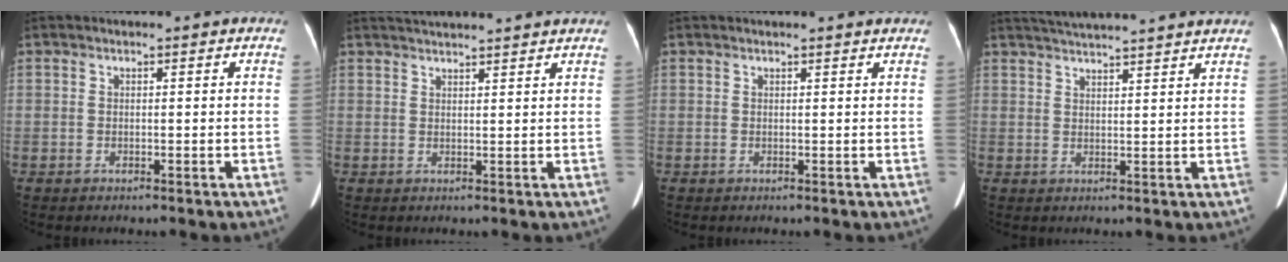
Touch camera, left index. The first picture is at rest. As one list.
[{"total": 8.4, "force": [7.8, -0.6, 2.9], "torque": [-0.047, 0.030, 0.102]}, {"total": 3.0, "force": [2.9, 0.0, 0.9], "torque": [-0.015, 0.008, 0.028]}, {"total": 12.0, "force": [11.1, -0.7, 4.5], "torque": [-0.081, 0.019, 0.151]}]